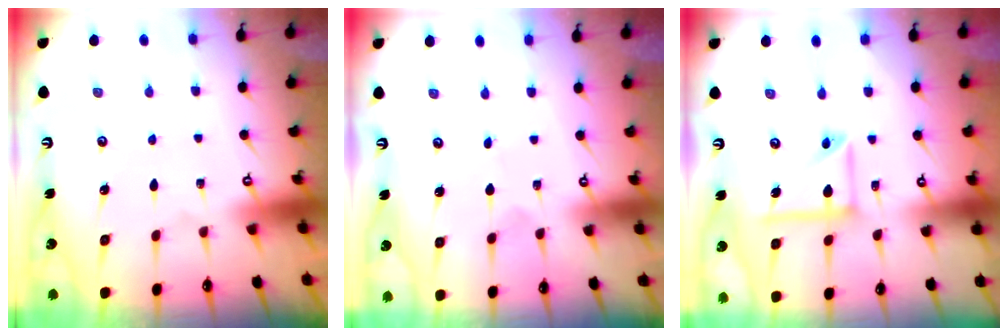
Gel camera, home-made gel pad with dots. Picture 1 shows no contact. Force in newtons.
{"total": 0.0}
{"total": 11.6, "press": 11.5, "slide": 1.2}